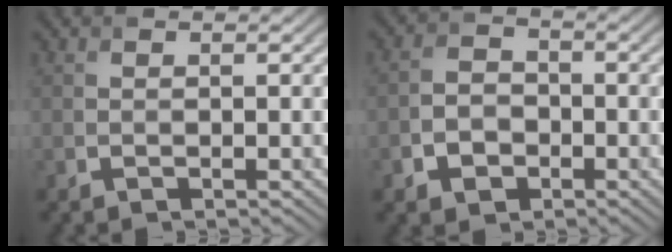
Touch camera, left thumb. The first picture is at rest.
{"total": 3.8, "force": [-1.8, 2.7, 1.9], "torque": [-0.030, -0.001, -0.039]}